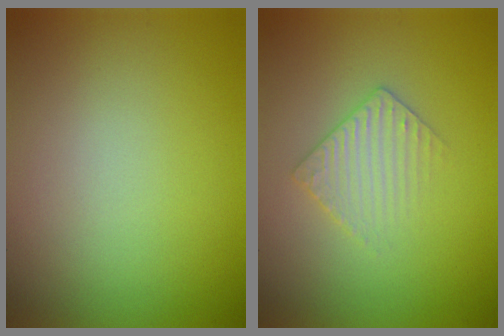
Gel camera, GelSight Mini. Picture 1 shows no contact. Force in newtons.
{"total": 2.5, "press": 2.4, "slide": 0.5}